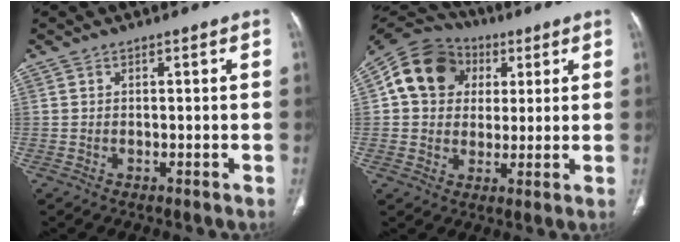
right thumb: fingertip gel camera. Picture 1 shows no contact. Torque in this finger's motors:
{"motor_torque": [0.50, 2.34, 0.60, -0.43, 0.10]}